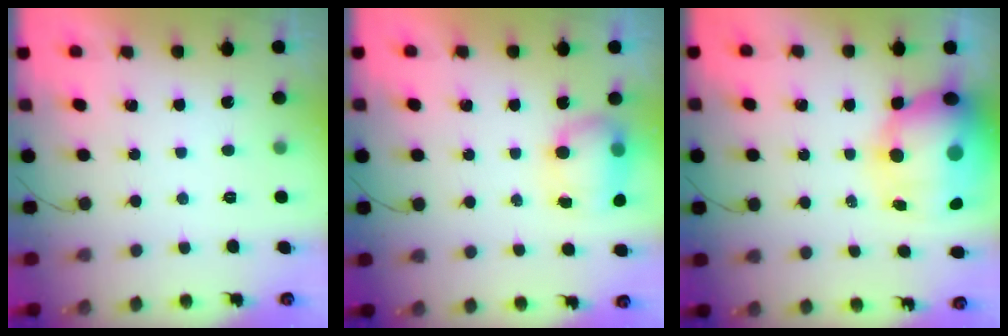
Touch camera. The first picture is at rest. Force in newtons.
{"total": 9.7, "press": 8.6, "slide": 4.3}
{"total": 17.7, "press": 16.3, "slide": 6.9}